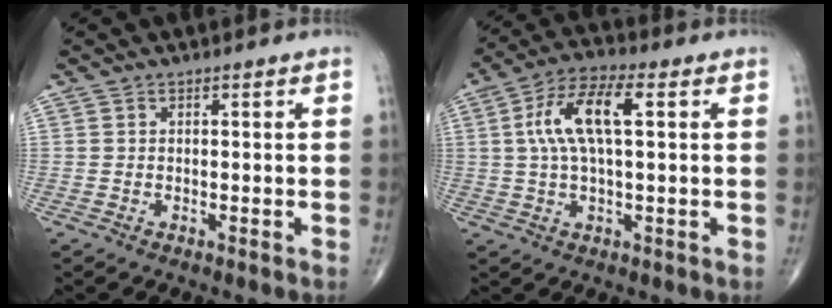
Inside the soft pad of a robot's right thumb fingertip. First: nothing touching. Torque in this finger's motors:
{"motor_torque": [0.12, 0.12, 0.86, -0.03, 0.36]}